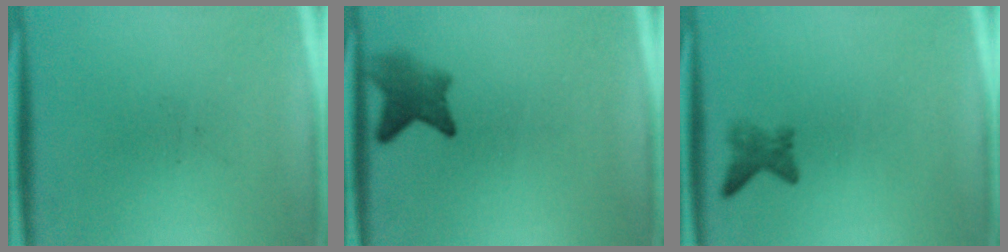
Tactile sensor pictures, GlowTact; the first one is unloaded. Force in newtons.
{"total": 4.1}
{"total": 2.0}